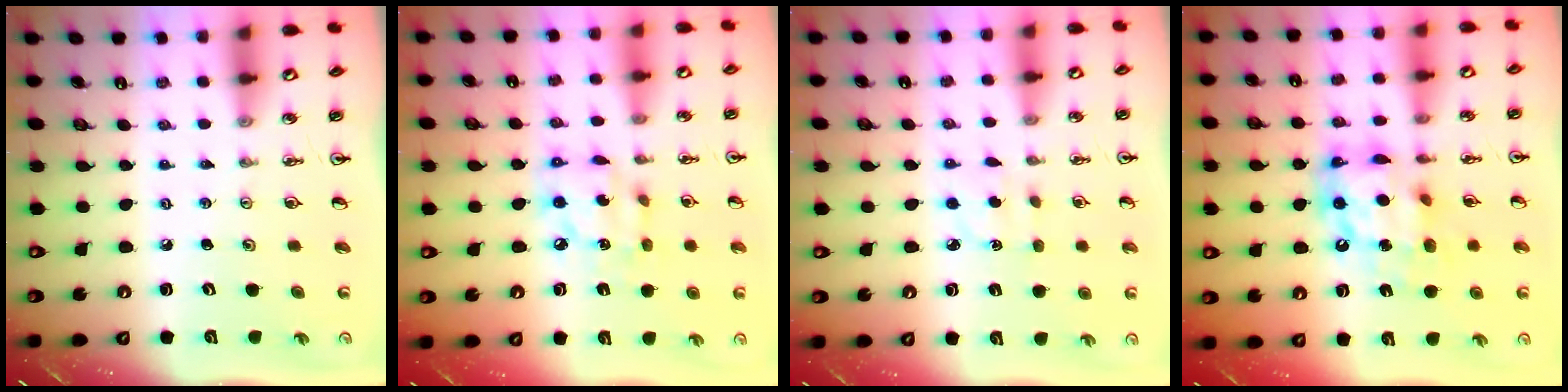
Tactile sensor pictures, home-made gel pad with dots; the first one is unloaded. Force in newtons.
{"total": 10.0, "press": 9.9, "slide": 1.0}
{"total": 3.0, "press": 2.8, "slide": 0.8}
{"total": 14.3, "press": 14.3, "slide": 1.5}